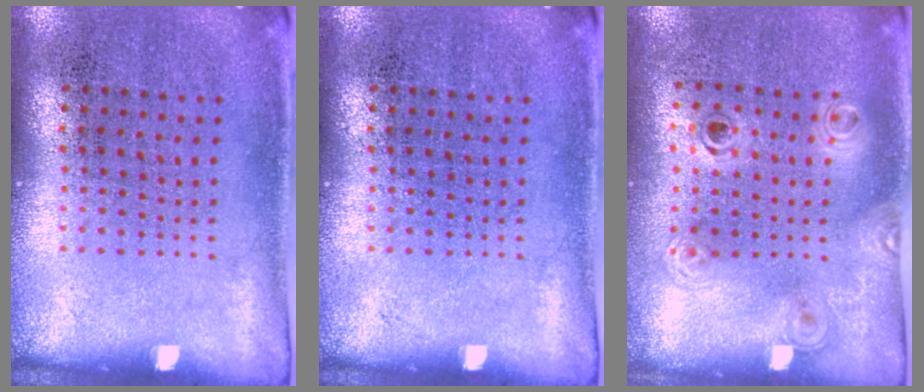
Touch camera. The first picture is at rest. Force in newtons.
{"total": 0.0}
{"total": 1.2, "press": 1.0, "slide": 0.6}